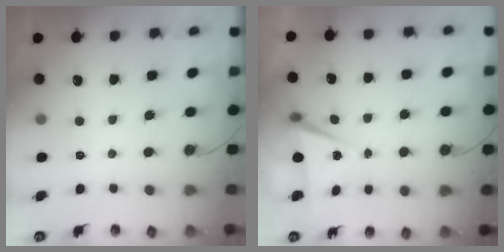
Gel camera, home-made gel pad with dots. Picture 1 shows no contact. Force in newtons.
{"total": 5.6, "press": 3.7, "slide": 4.3}